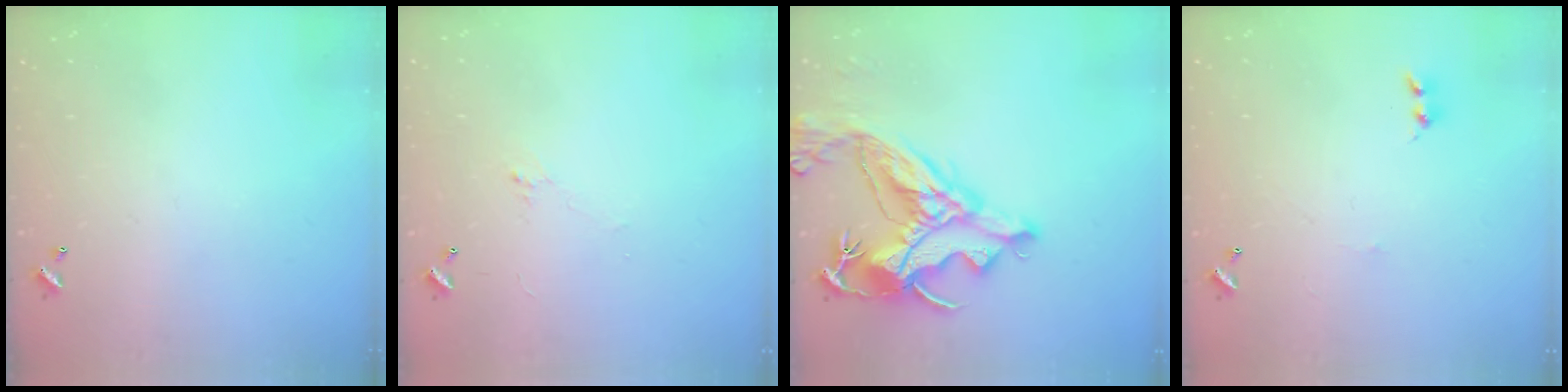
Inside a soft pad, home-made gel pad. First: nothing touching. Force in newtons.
{"total": 0.6, "press": 0.3, "slide": 0.5}
{"total": 16.7, "press": 16.6, "slide": 2.3}
{"total": 0.0}